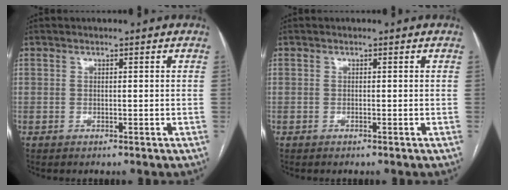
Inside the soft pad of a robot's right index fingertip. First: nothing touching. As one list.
[{"total": 0.0}]